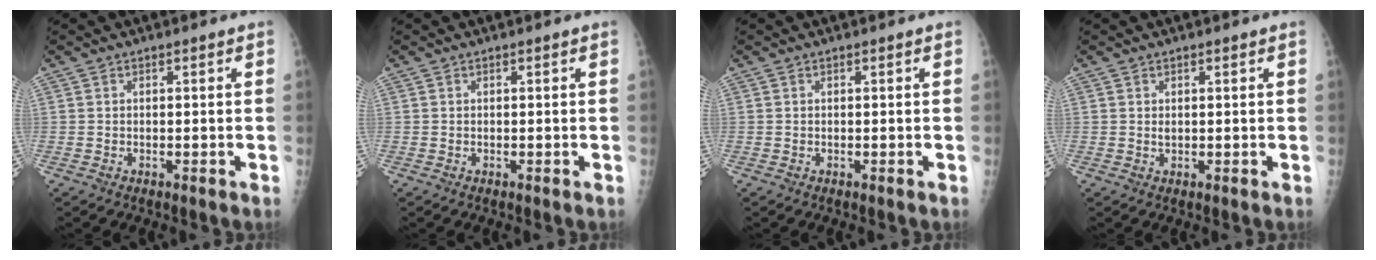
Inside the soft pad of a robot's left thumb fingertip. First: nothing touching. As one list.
[{"total": 0.0}, {"total": 0.0}, {"total": 1.4, "force": [0.5, 0.7, 1.1], "torque": [-0.019, 0.000, 0.012]}]